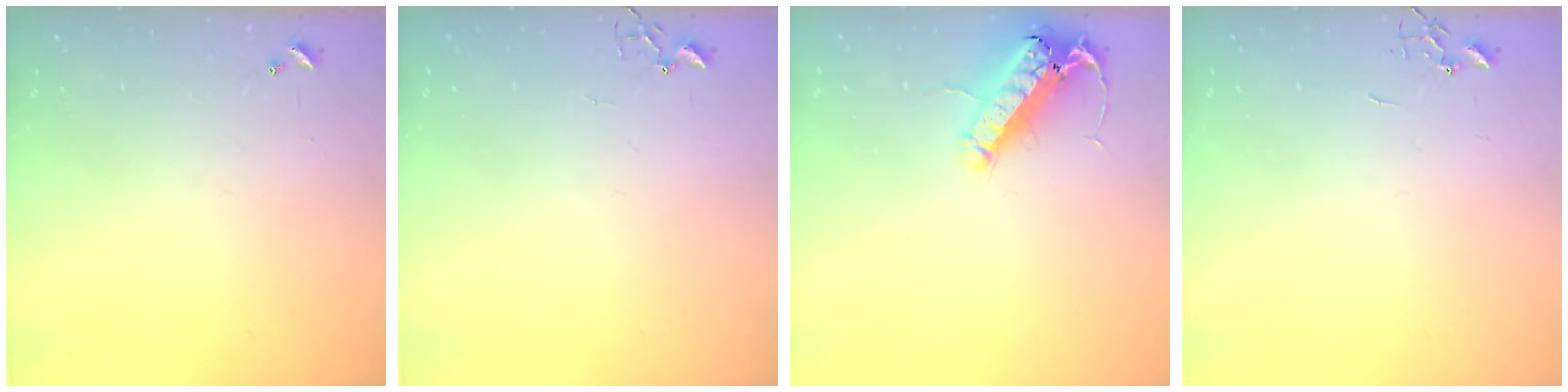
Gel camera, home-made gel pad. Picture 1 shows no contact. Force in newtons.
{"total": 3.3, "press": 3.3, "slide": 0.5}
{"total": 15.2, "press": 15.0, "slide": 2.7}
{"total": 0.0}